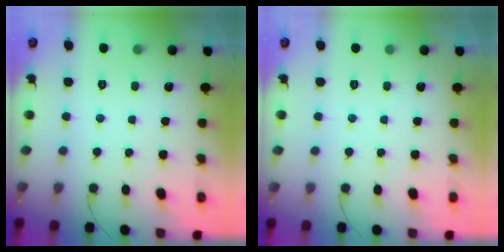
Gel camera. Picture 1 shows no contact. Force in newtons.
{"total": 0.0}